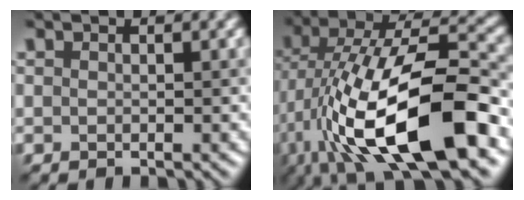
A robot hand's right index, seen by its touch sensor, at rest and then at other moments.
{"total": 15.9, "force": [-5.0, 6.3, 13.7], "torque": [-0.236, -0.001, -0.086]}